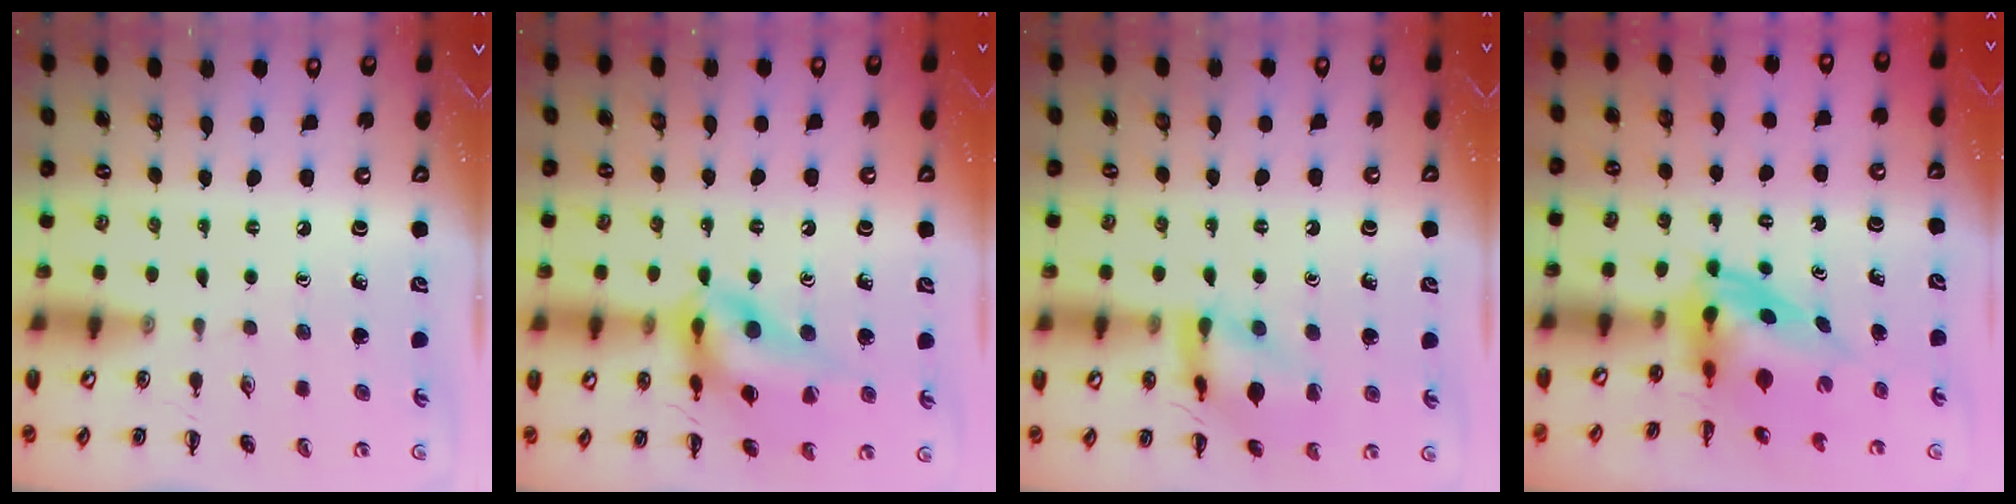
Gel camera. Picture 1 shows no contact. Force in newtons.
{"total": 18.0, "press": 17.8, "slide": 2.9}
{"total": 12.4, "press": 12.4, "slide": 0.6}
{"total": 3.7, "press": 3.6, "slide": 0.9}